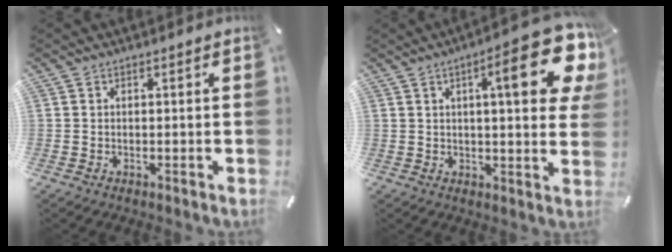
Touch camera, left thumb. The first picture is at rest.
{"total": 18.7, "force": [7.2, 5.1, 16.5], "torque": [-0.219, -0.038, 0.100]}